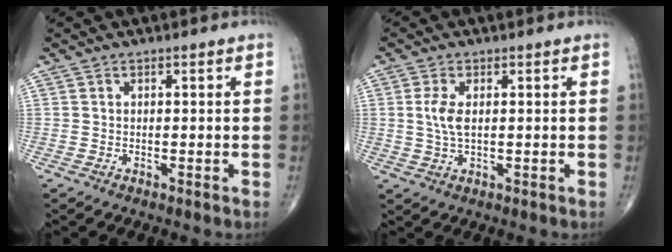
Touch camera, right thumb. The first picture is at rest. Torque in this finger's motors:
{"motor_torque": [-0.49, 0.29, 0.31, -0.06, -0.02]}